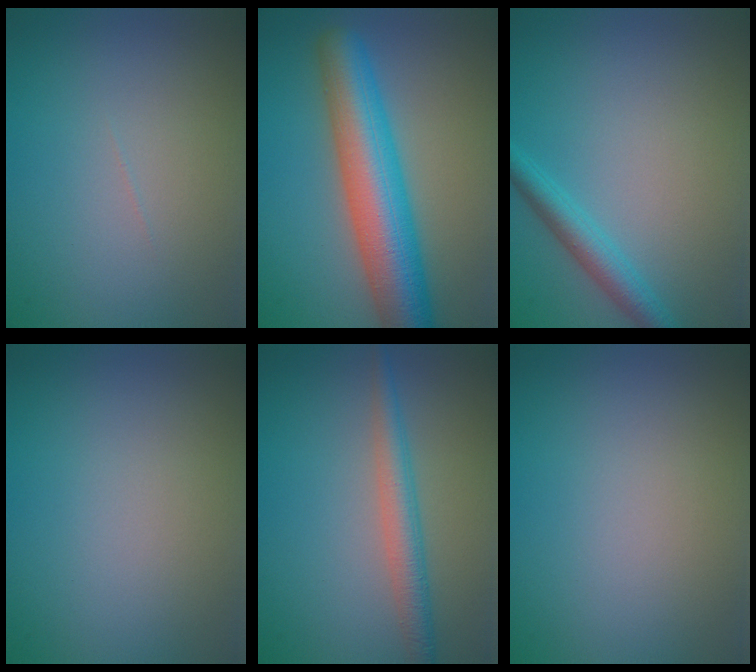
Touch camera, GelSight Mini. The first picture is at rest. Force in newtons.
{"total": 9.0, "press": 9.0, "slide": 0.2}
{"total": 2.7, "press": 2.7, "slide": 0.0}
{"total": 0.0}
{"total": 2.9, "press": 2.9, "slide": 0.1}
{"total": 0.0}